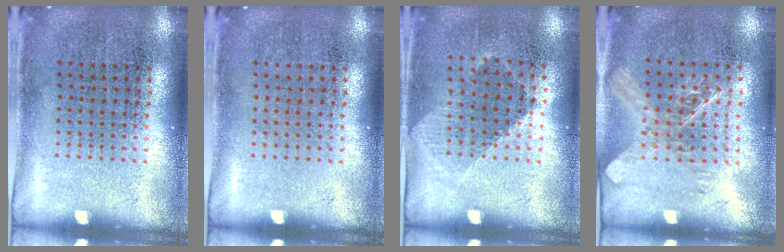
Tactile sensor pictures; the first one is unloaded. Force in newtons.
{"total": 0.0}
{"total": 0.9, "press": 0.8, "slide": 0.5}
{"total": 1.6, "press": 1.4, "slide": 0.8}